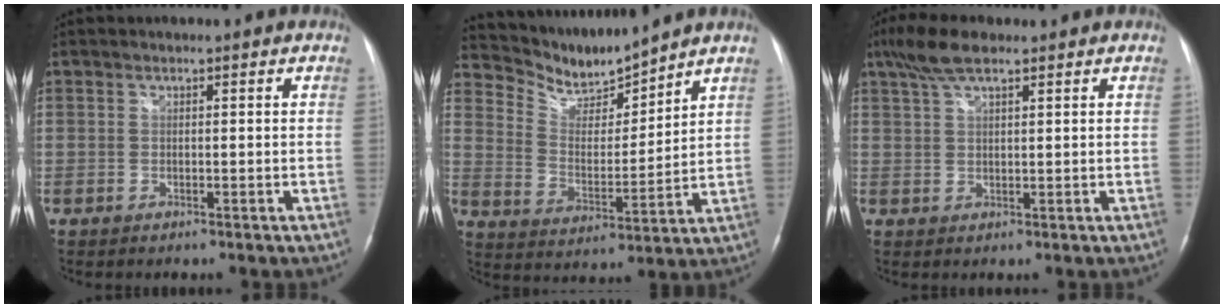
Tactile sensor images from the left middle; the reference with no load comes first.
{"total": 9.2, "force": [9.0, 0.8, 1.2], "torque": [-0.034, -0.005, 0.180]}
{"total": 5.9, "force": [4.1, 1.5, 4.0], "torque": [-0.089, 0.021, 0.078]}